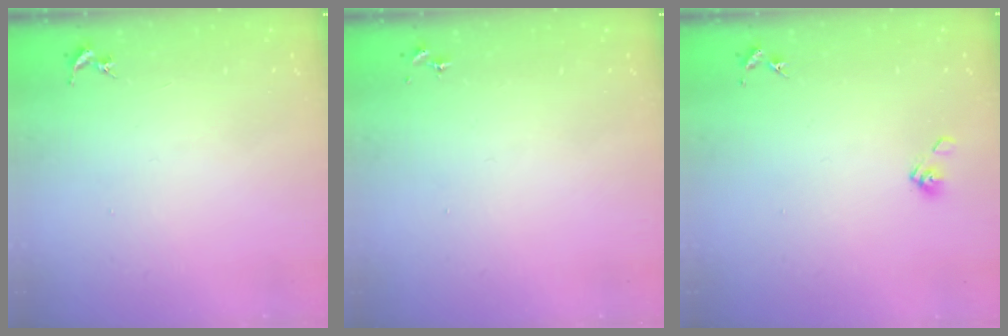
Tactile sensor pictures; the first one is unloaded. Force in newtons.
{"total": 0.0}
{"total": 5.4, "press": 4.9, "slide": 2.3}